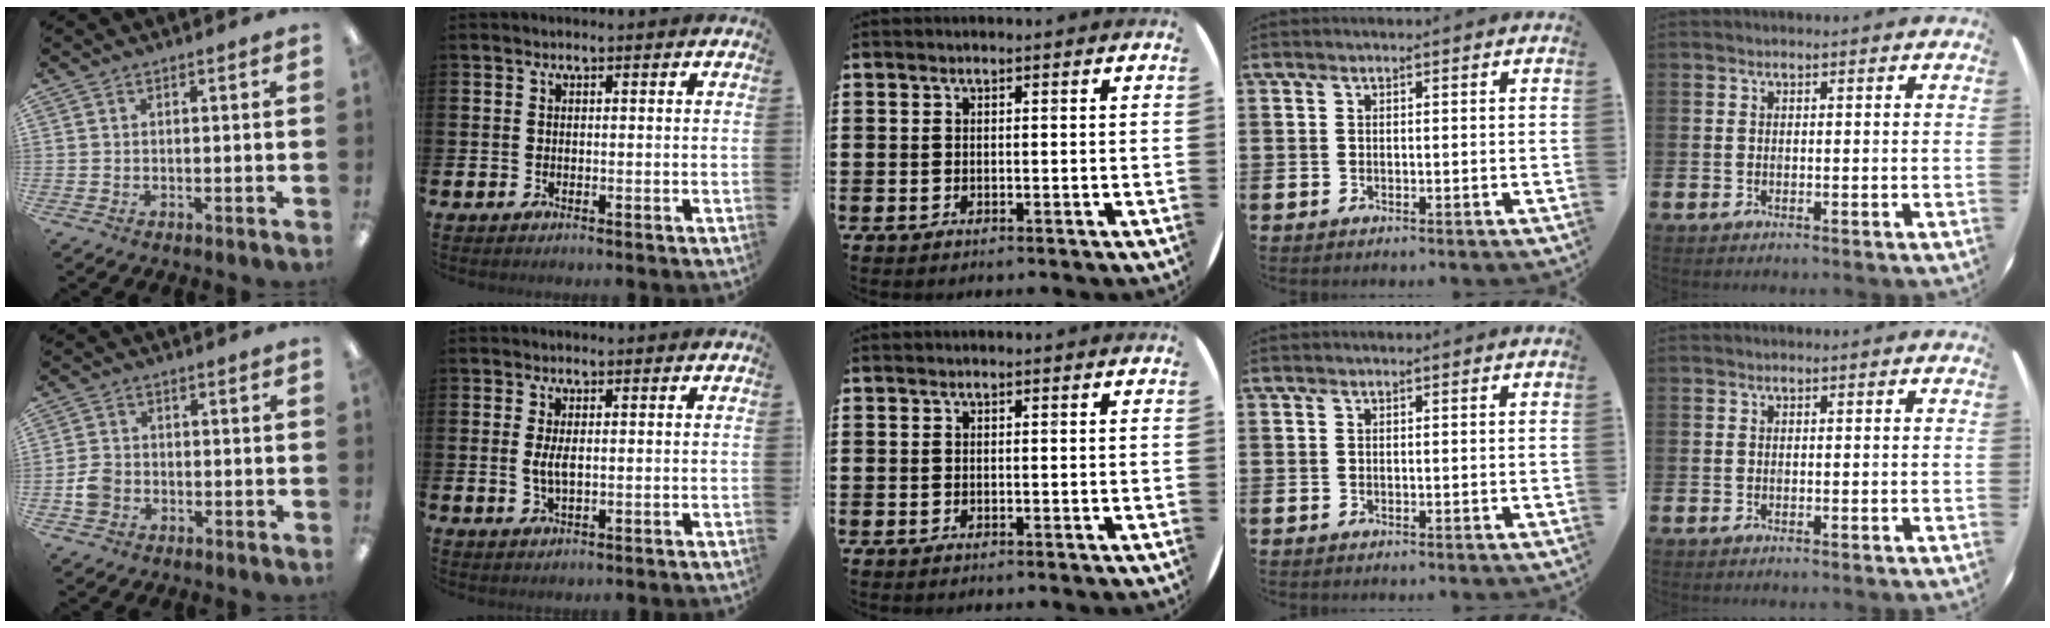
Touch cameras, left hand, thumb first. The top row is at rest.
{"thumb": {"total": 4.3, "force": [-1.6, 3.4, 2.1], "torque": [-0.040, 0.008, -0.029]}, "index": {"total": 2.7, "force": [0.3, 1.0, 2.5], "torque": [-0.048, 0.002, 0.004]}}